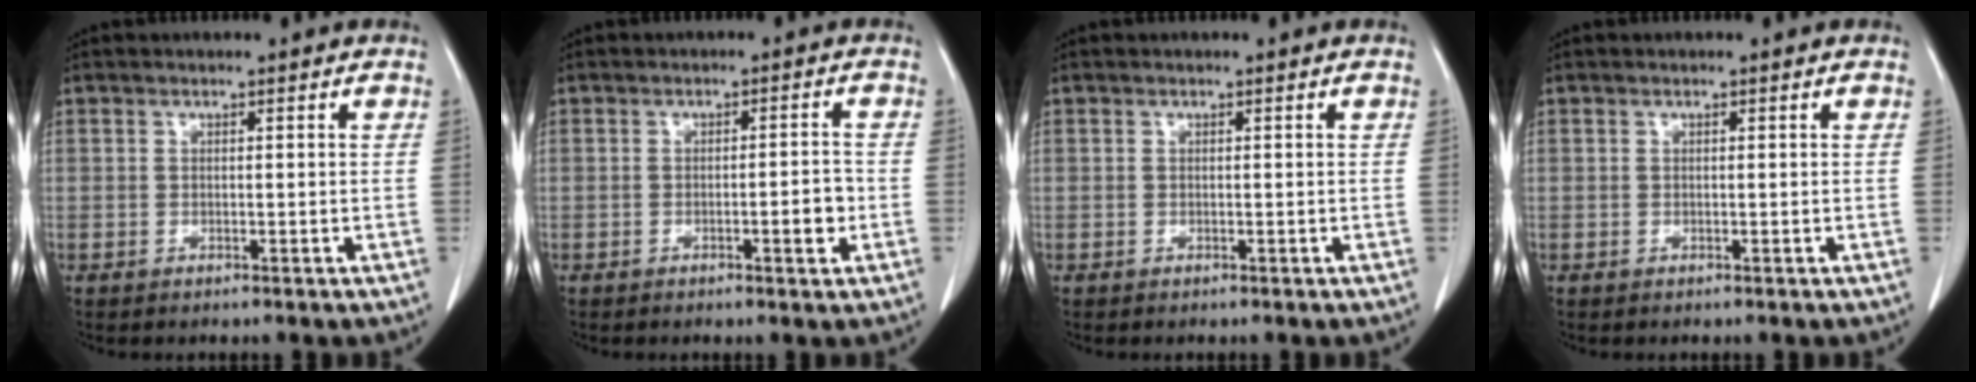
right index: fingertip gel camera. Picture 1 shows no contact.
{"total": 3.2, "force": [-1.0, 0.6, 3.0], "torque": [-0.041, 0.001, -0.013]}
{"total": 0.0}
{"total": 0.0}